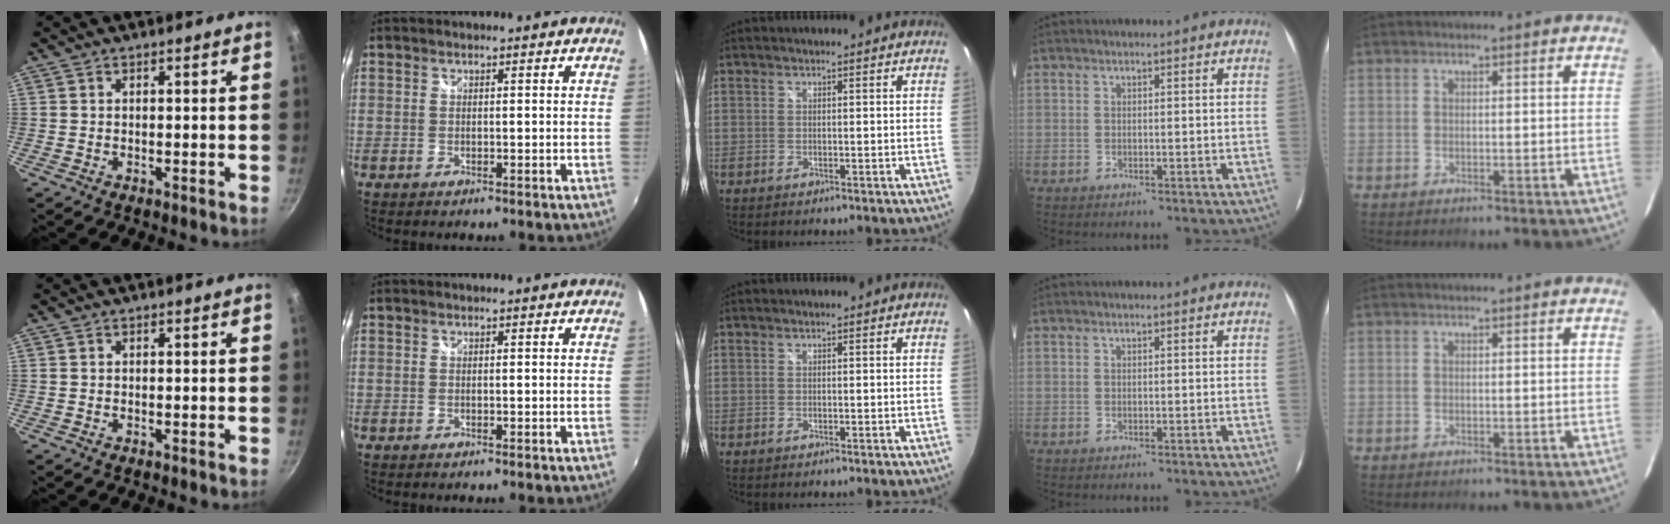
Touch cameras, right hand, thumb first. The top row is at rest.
{}